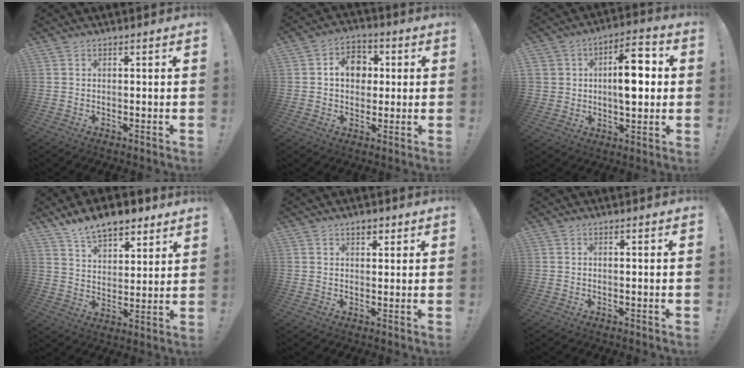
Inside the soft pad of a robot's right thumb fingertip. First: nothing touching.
{"total": 9.3, "force": [1.9, 7.4, 5.2], "torque": [-0.078, 0.005, 0.037]}
{"total": 12.3, "force": [1.0, 7.7, 9.5], "torque": [-0.149, 0.015, 0.017]}
{"total": 10.7, "force": [8.7, 4.7, 4.0], "torque": [-0.075, -0.056, 0.165]}
{"total": 2.5, "force": [1.5, 1.6, 1.3], "torque": [-0.013, -0.004, 0.024]}
{"total": 0.0}